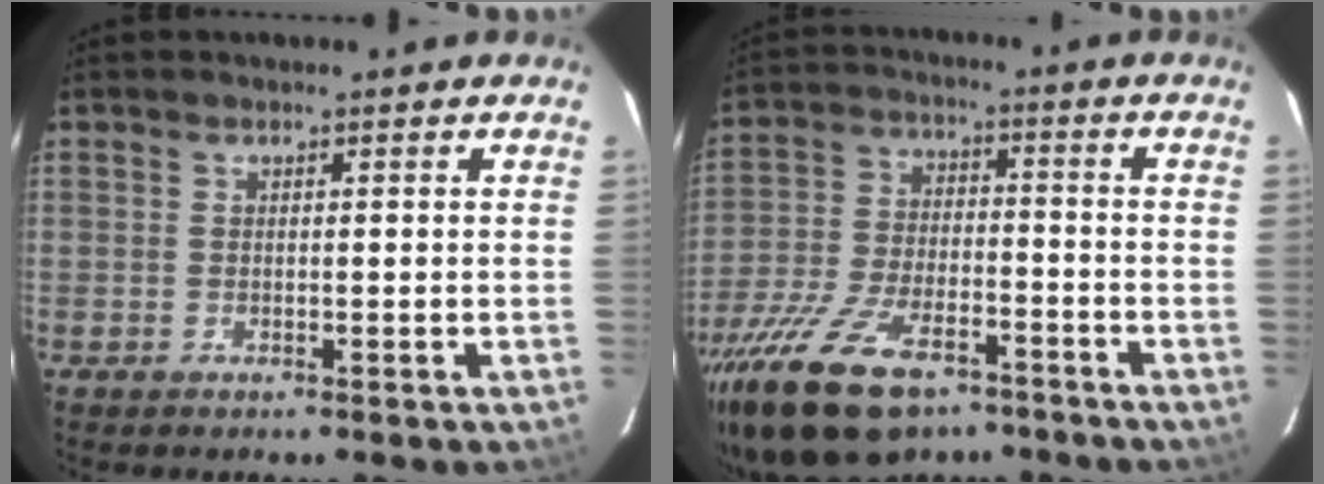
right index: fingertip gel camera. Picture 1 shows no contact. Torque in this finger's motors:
{"motor_torque": [1.07, -1.07, 1.05, 0.21]}